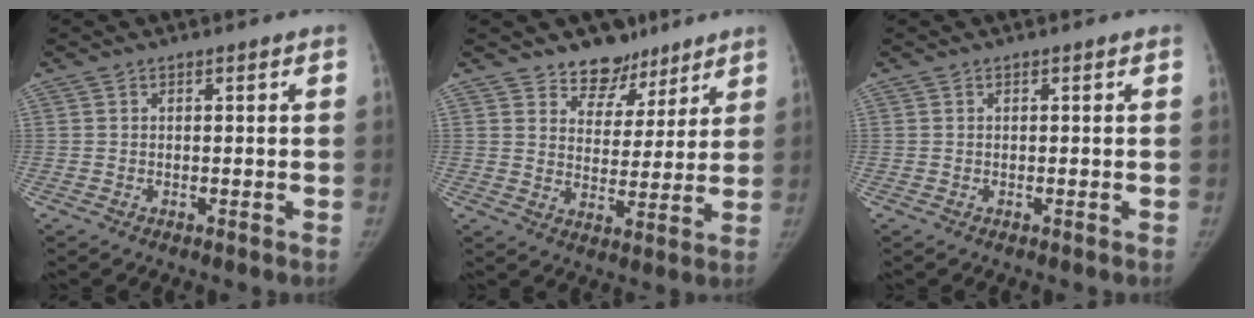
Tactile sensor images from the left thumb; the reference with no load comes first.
{"total": 8.5, "force": [6.5, 5.3, 1.3], "torque": [0.028, -0.043, 0.108]}
{"total": 0.0}